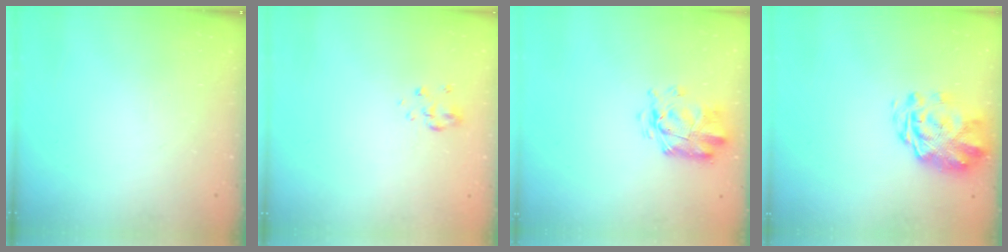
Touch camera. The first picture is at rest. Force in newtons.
{"total": 3.5, "press": 3.3, "slide": 1.1}
{"total": 3.1, "press": 2.9, "slide": 1.0}
{"total": 2.9, "press": 2.5, "slide": 1.5}